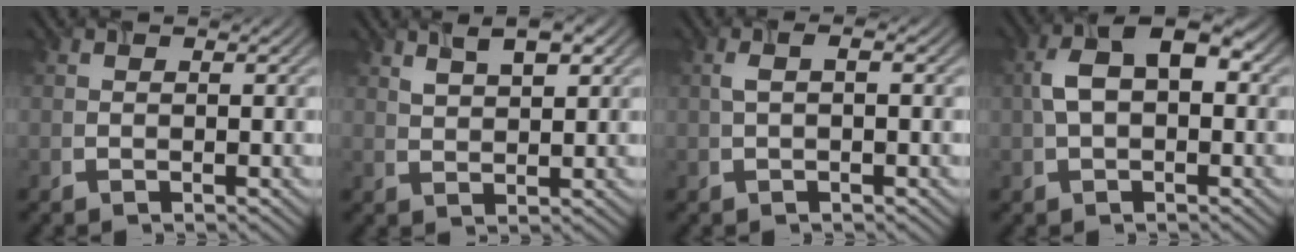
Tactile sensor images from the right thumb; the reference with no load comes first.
{"total": 4.2, "force": [2.2, 1.6, 3.2], "torque": [-0.059, 0.006, 0.048]}
{"total": 1.6, "force": [-0.3, 0.2, 1.6], "torque": [-0.030, 0.008, -0.003]}
{"total": 7.6, "force": [0.8, 4.3, 6.2], "torque": [-0.109, 0.015, 0.008]}